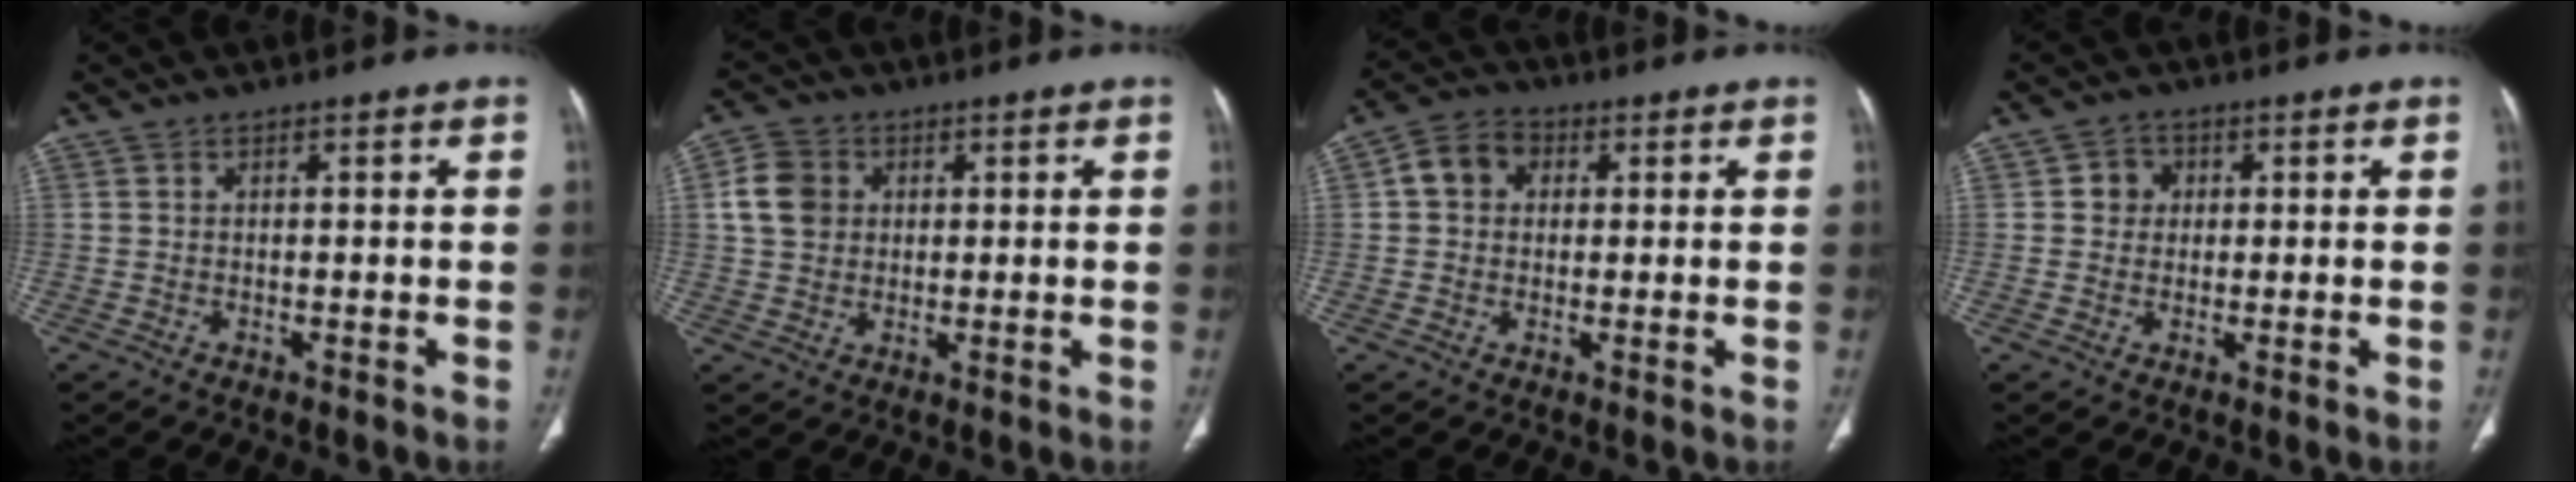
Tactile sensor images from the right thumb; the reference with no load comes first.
{"total": 6.9, "force": [1.5, 5.8, 3.3], "torque": [-0.050, 0.004, 0.025]}
{"total": 6.2, "force": [1.2, 5.1, 3.2], "torque": [-0.043, 0.012, 0.013]}
{"total": 3.4, "force": [0.6, 3.2, 1.1], "torque": [0.005, 0.005, 0.006]}